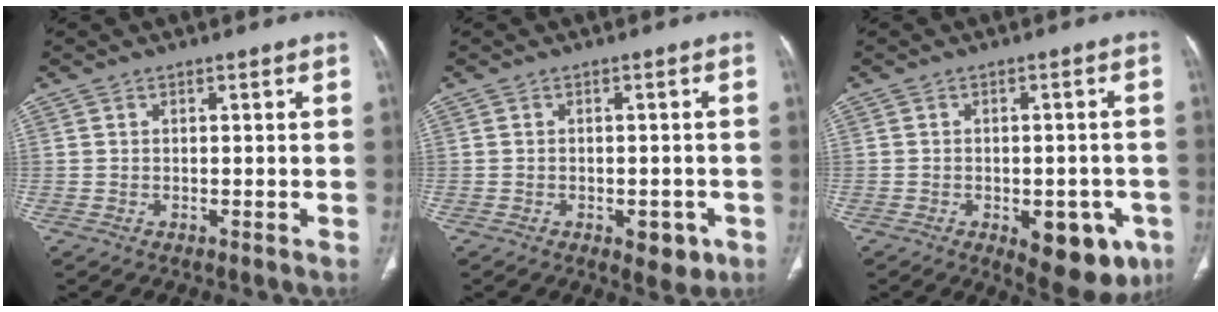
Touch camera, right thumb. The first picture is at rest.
{"total": 4.6, "force": [-2.0, 2.6, 3.3], "torque": [-0.024, 0.005, -0.018]}
{"total": 12.2, "force": [-5.1, 6.1, 9.2], "torque": [-0.084, 0.011, -0.053]}